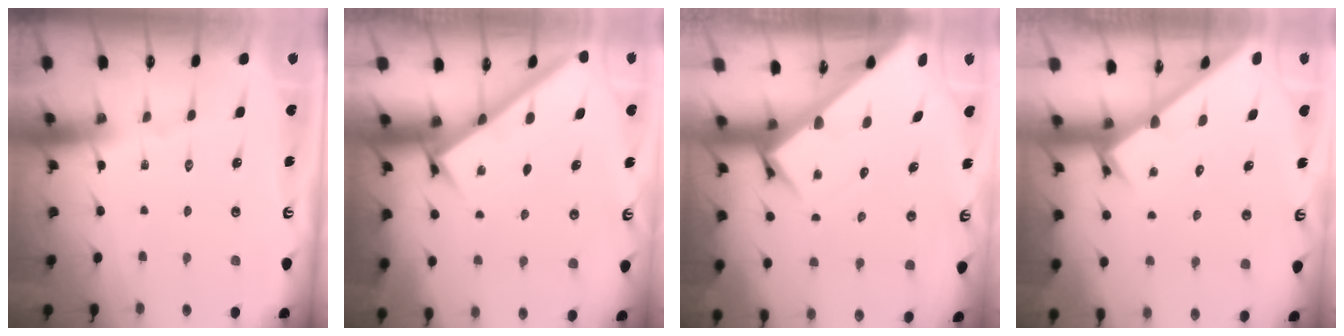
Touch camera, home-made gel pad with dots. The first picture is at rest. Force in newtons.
{"total": 3.1, "press": 3.1, "slide": 0.1}
{"total": 4.5, "press": 4.5, "slide": 0.5}
{"total": 2.9, "press": 2.9, "slide": 0.1}